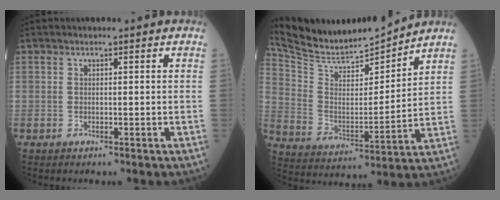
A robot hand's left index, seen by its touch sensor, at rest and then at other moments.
{"total": 13.1, "force": [12.9, 0.8, 2.1], "torque": [-0.061, -0.004, 0.239]}